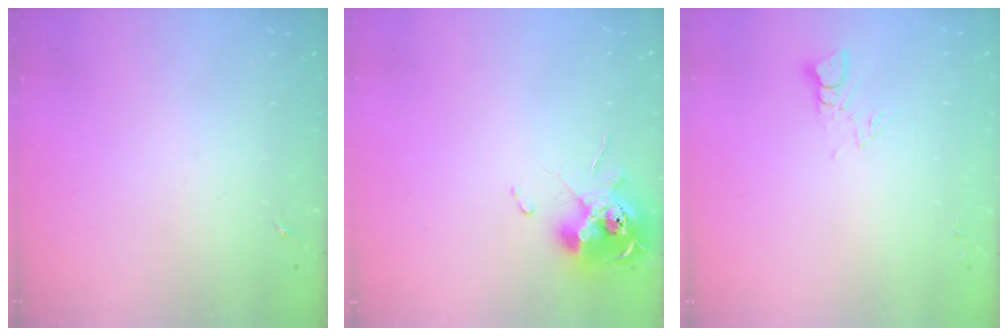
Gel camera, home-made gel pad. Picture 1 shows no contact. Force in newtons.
{"total": 13.5, "press": 13.4, "slide": 1.2}
{"total": 3.2, "press": 3.2, "slide": 0.3}